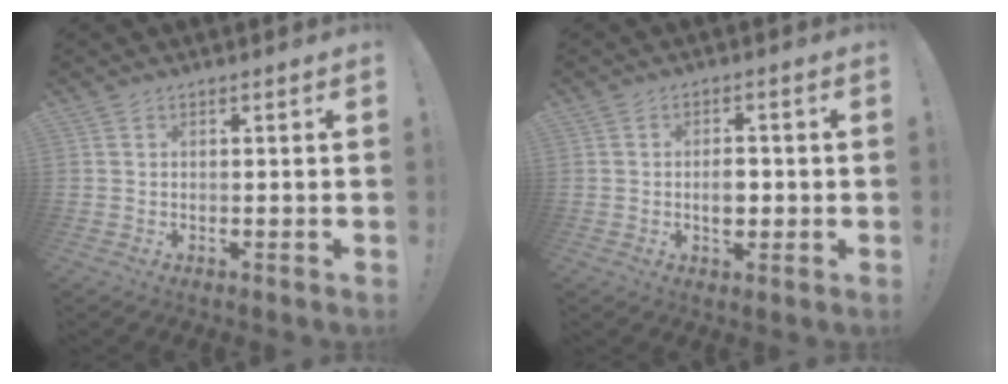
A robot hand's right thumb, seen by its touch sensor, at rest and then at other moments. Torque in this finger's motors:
{"motor_torque": [0.72, 0.60, 0.65, -0.06, -0.02]}